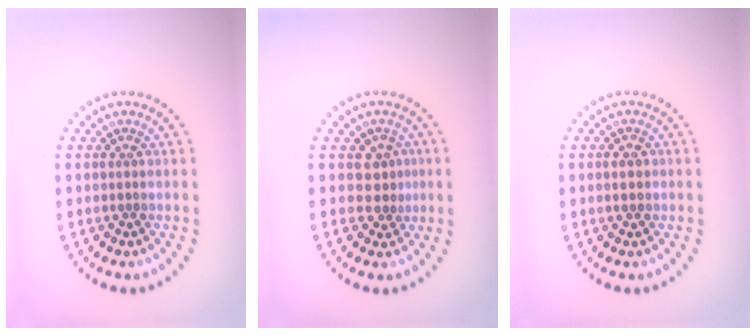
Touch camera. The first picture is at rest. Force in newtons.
{"total": 2.0, "press": 1.8, "slide": 0.9}
{"total": 1.5, "press": 1.5, "slide": 0.1}